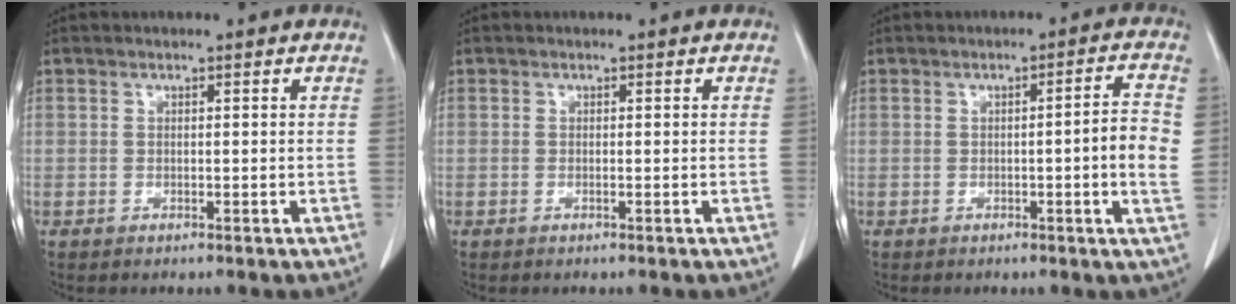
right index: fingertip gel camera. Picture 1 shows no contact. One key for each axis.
{"total": 0.0}
{"total": 5.8, "fx": -0.4, "fy": -0.2, "fz": 5.8, "tx": -0.075, "ty": 0.002, "tz": -0.009}